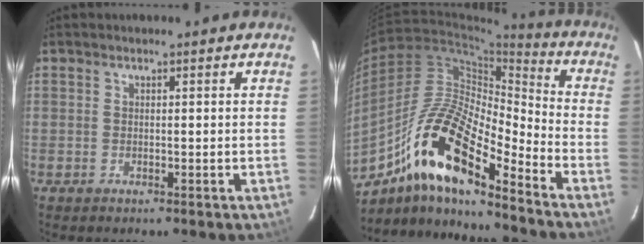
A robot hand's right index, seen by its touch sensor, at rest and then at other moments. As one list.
[{"total": 18.2, "force": [-11.5, 4.7, 13.2], "torque": [-0.234, 0.003, -0.229]}]